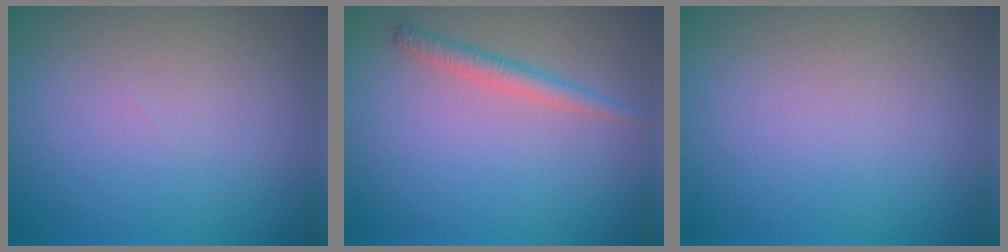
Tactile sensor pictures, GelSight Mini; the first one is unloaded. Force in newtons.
{"total": 1.8, "press": 1.8, "slide": 0.1}
{"total": 0.0}